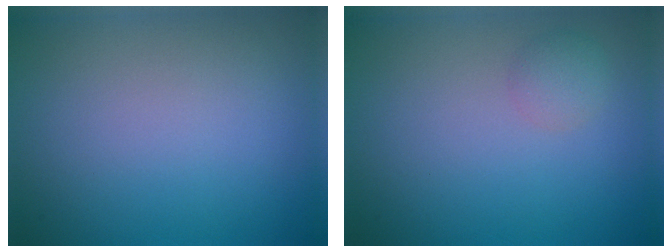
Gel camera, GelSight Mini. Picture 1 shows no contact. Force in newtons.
{"total": 1.4, "press": 1.4, "slide": 0.0}